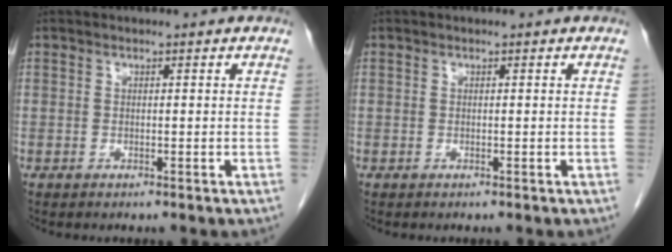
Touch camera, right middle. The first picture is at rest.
{"total": 0.0}